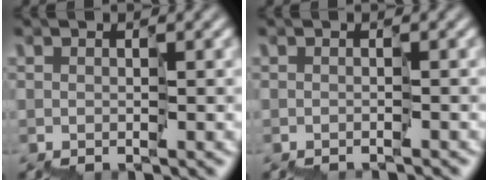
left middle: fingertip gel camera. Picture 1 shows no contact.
{"total": 1.4, "force": [-1.4, 0.0, -0.1], "torque": [0.009, 0.000, -0.022]}